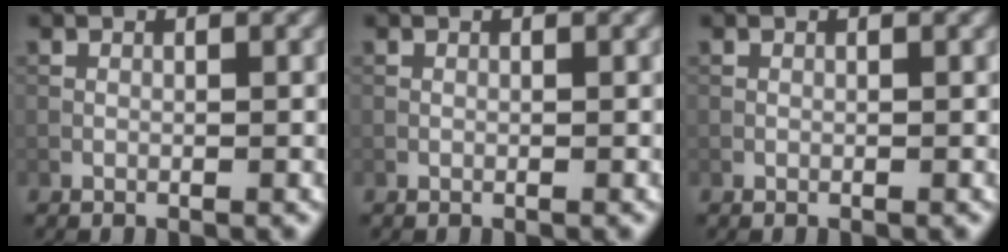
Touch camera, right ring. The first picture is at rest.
{"total": 0.0}
{"total": 0.0}